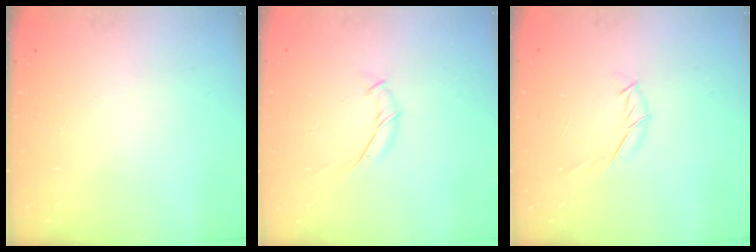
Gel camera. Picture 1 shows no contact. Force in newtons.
{"total": 6.6, "press": 6.5, "slide": 1.4}
{"total": 6.0, "press": 5.9, "slide": 1.0}